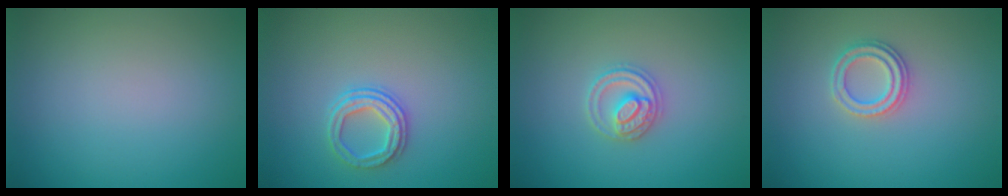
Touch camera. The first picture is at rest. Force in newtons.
{"total": 2.7, "press": 2.4, "slide": 1.2}
{"total": 2.8, "press": 2.8, "slide": 0.3}
{"total": 2.2, "press": 2.1, "slide": 0.6}